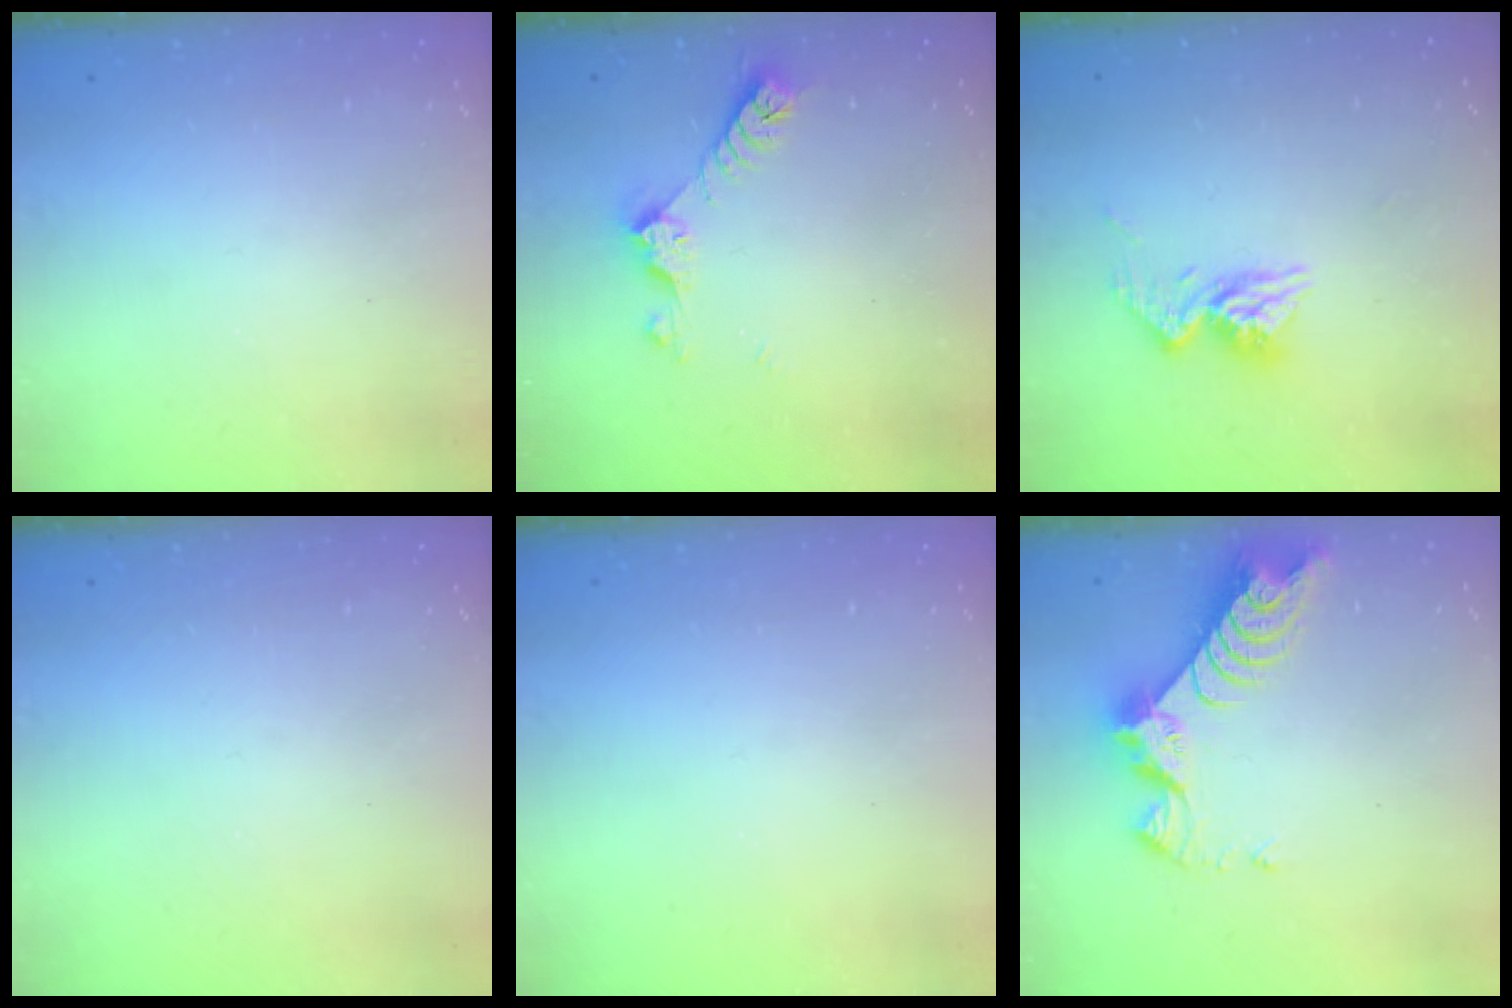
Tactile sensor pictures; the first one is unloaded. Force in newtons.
{"total": 7.2, "press": 7.2, "slide": 0.9}
{"total": 10.3, "press": 10.3, "slide": 0.9}
{"total": 0.0}
{"total": 0.0}
{"total": 9.3, "press": 9.2, "slide": 0.8}